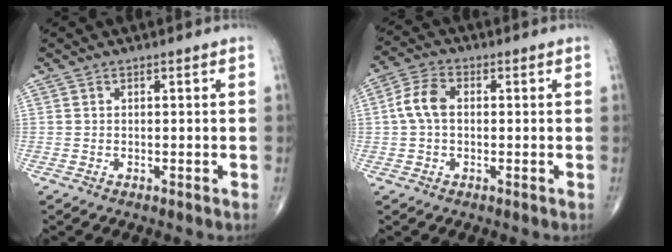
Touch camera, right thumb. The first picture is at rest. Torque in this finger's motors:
{"motor_torque": [0.20, 0.20, 0.11, -0.06, 0.10]}